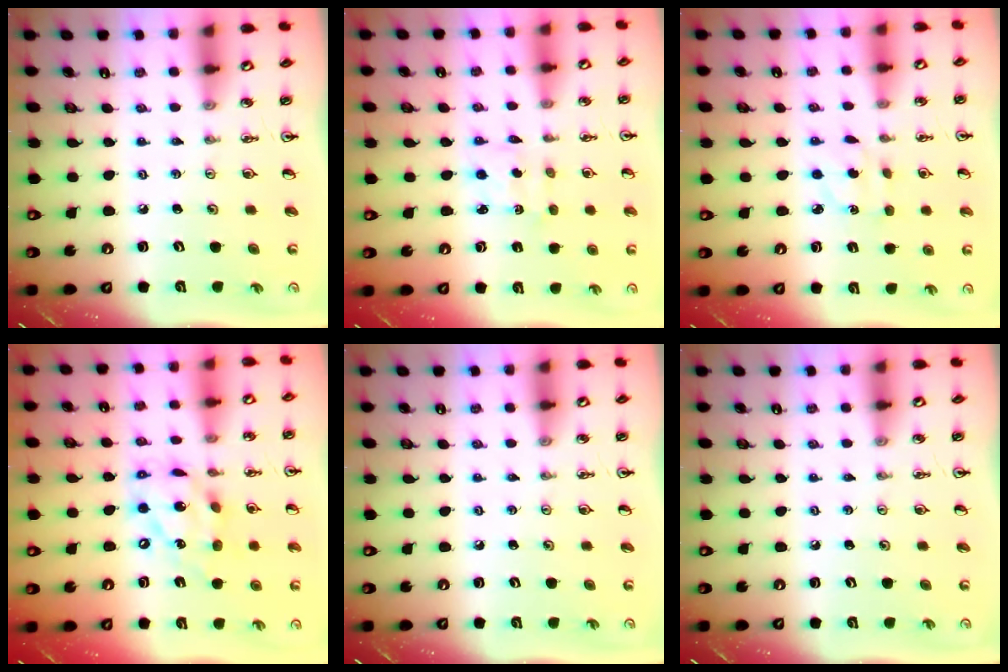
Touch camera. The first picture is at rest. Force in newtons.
{"total": 2.3, "press": 2.1, "slide": 0.8}
{"total": 3.3, "press": 3.3, "slide": 0.4}
{"total": 13.8, "press": 13.8, "slide": 1.2}
{"total": 0.0}
{"total": 0.0}